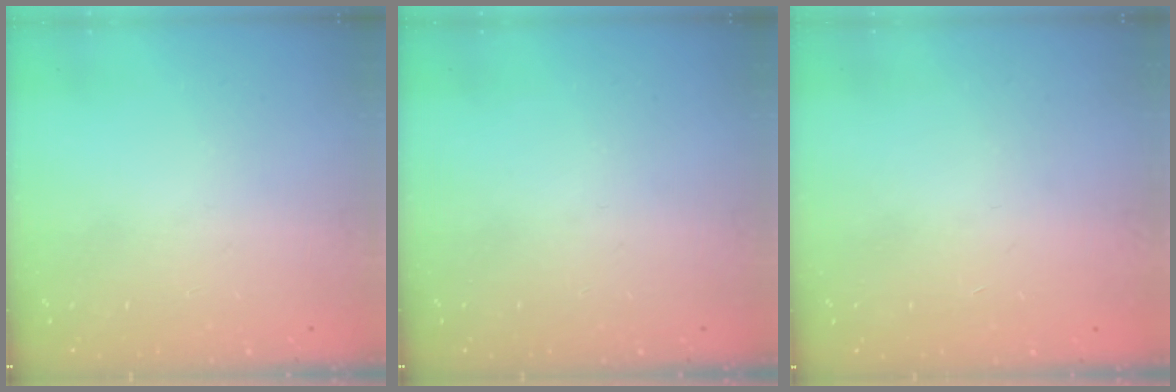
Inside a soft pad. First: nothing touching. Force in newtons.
{"total": 0.0}
{"total": 0.9, "press": 0.8, "slide": 0.2}